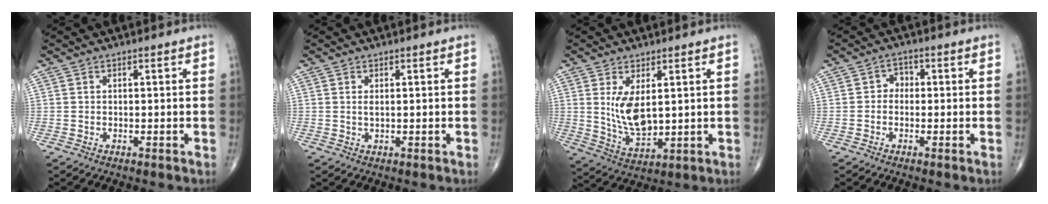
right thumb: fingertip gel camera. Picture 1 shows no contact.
{"total": 1.0, "force": [0.2, 0.3, 0.9], "torque": [-0.018, -0.003, 0.006]}
{"total": 8.5, "force": [1.9, 4.0, 7.2], "torque": [-0.131, -0.027, 0.050]}
{"total": 2.3, "force": [-0.3, 2.0, 1.2], "torque": [0.001, 0.009, -0.016]}